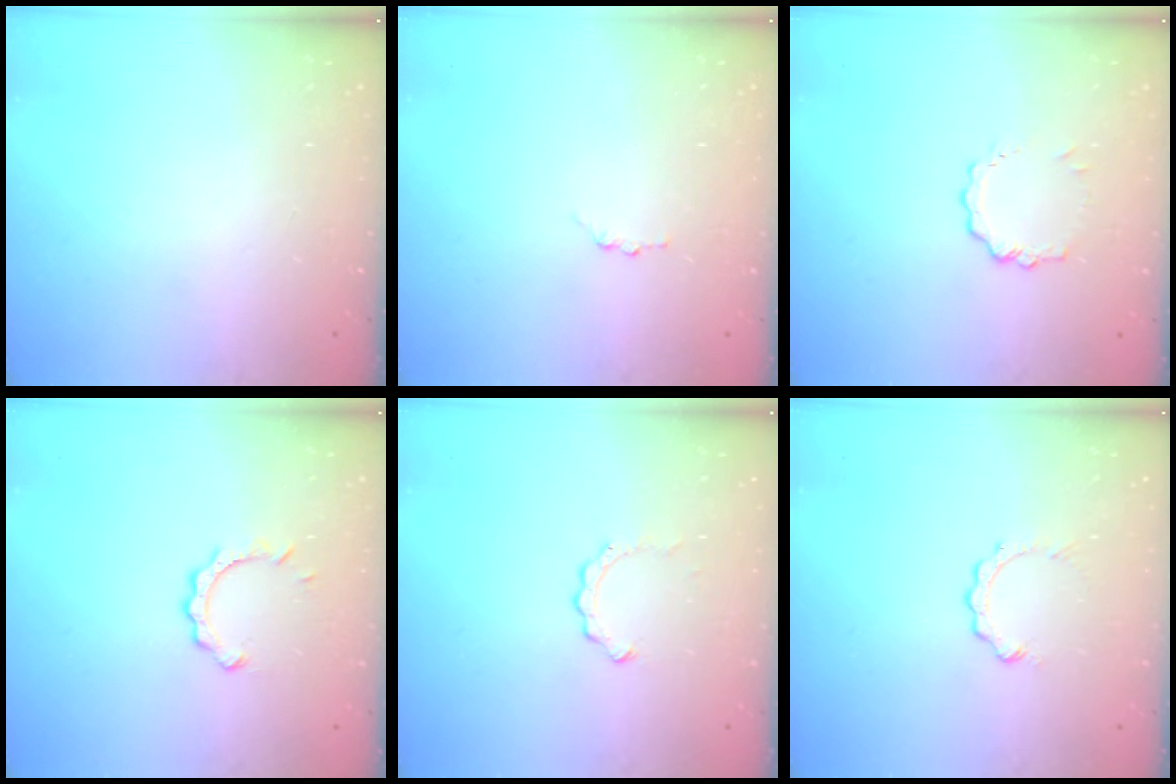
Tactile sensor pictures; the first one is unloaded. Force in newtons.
{"total": 2.8, "press": 2.8, "slide": 0.3}
{"total": 4.0, "press": 3.9, "slide": 0.4}
{"total": 5.1, "press": 5.1, "slide": 0.1}
{"total": 2.6, "press": 2.6, "slide": 0.3}
{"total": 2.5, "press": 2.5, "slide": 0.4}